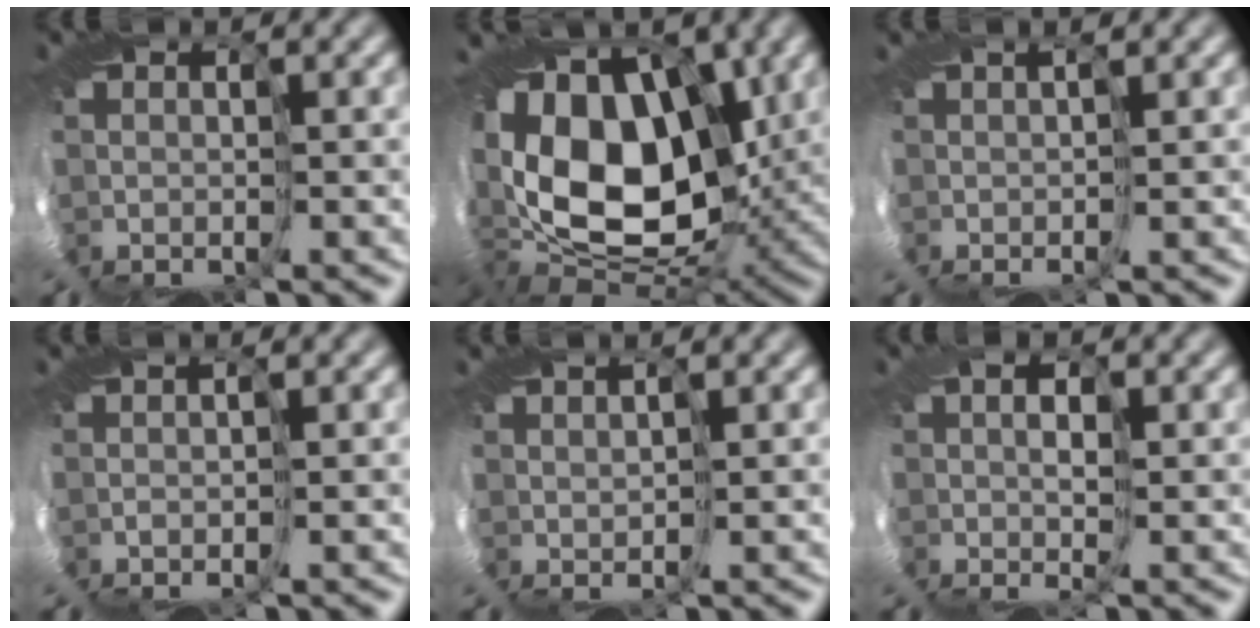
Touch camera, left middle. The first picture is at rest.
{"total": 11.9, "force": [-0.1, 7.6, 9.1], "torque": [-0.154, -0.021, -0.019]}
{"total": 2.2, "force": [0.7, -2.0, -0.8], "torque": [0.029, 0.013, 0.000]}
{"total": 1.8, "force": [0.2, -1.6, -0.8], "torque": [0.029, 0.011, -0.017]}
{"total": 2.3, "force": [1.1, -1.8, -0.9], "torque": [0.015, 0.019, 0.006]}
{"total": 1.6, "force": [0.3, -1.6, 0.0], "torque": [0.013, 0.005, -0.012]}